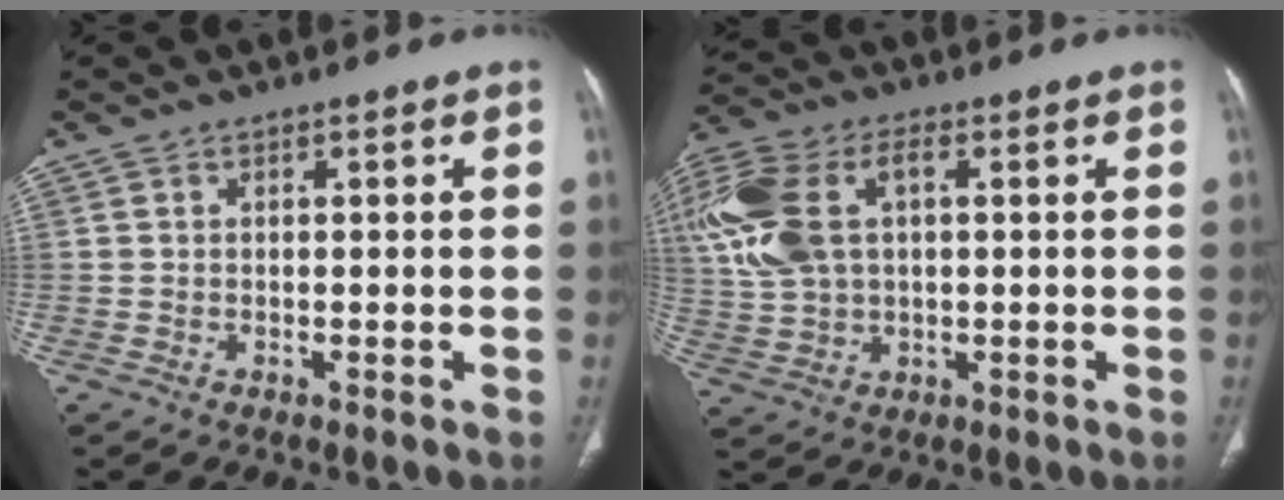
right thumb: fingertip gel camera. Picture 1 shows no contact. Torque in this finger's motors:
{"motor_torque": [0.49, 0.55, 0.75, 1.13, 0.33]}